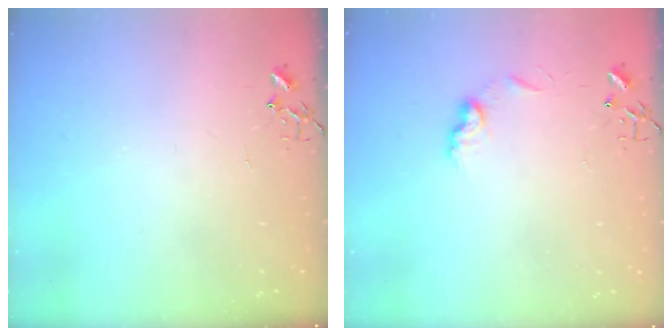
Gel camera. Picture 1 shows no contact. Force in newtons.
{"total": 7.5, "press": 7.5, "slide": 0.2}